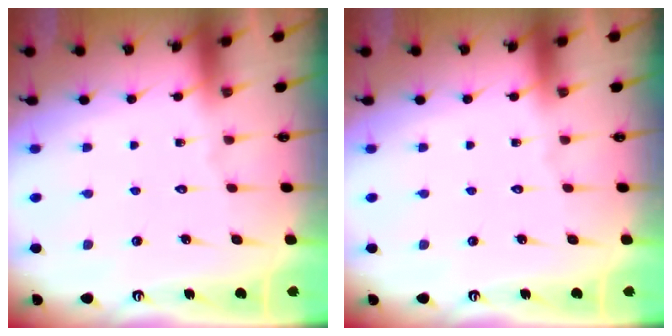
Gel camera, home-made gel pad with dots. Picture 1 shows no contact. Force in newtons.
{"total": 0.0}